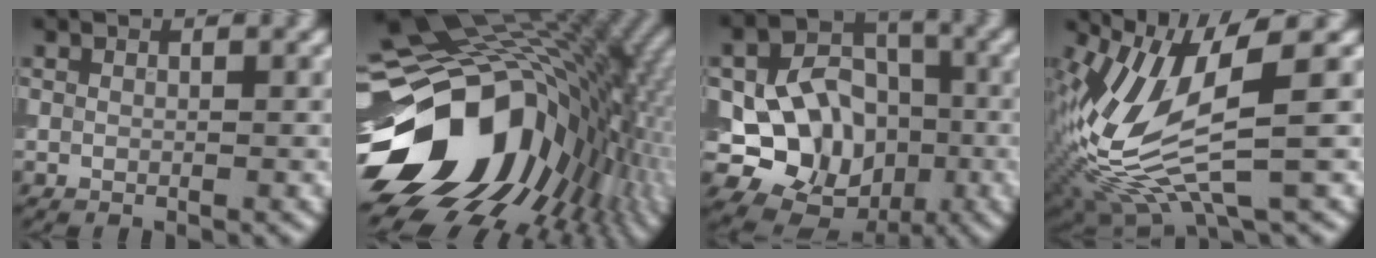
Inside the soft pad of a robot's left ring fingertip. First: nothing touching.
{"total": 17.9, "force": [-2.4, 12.9, 12.1], "torque": [-0.193, -0.003, -0.041]}
{"total": 10.2, "force": [-2.2, 8.2, 5.6], "torque": [-0.088, -0.007, -0.043]}
{"total": 10.3, "force": [-0.9, 3.7, 9.6], "torque": [-0.216, -0.016, -0.017]}